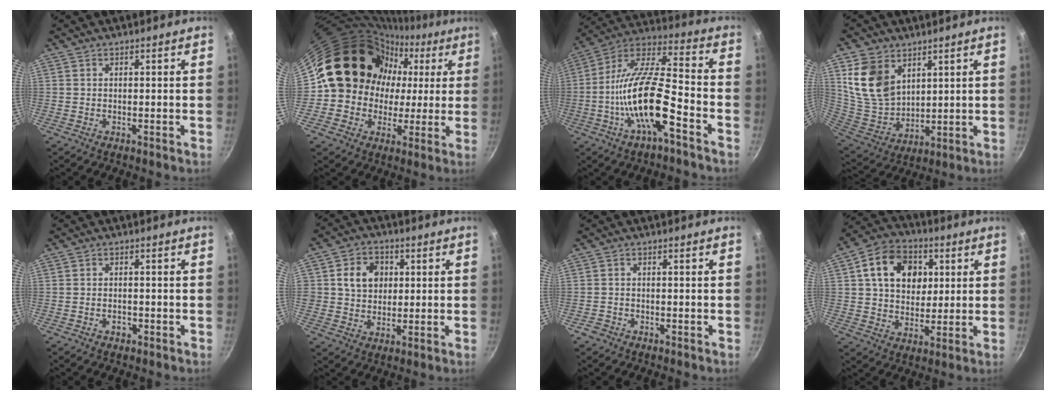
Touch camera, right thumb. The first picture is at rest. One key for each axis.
{"total": 21.1, "fx": 2.7, "fy": 18.7, "fz": 9.5, "tx": -0.129, "ty": 0.040, "tz": 0.043}
{"total": 18.1, "fx": -6.7, "fy": 5.7, "fz": 15.8, "tx": -0.289, "ty": 0.046, "tz": -0.138}
{"total": 13.4, "fx": 5.8, "fy": 9.6, "fz": 7.4, "tx": -0.114, "ty": -0.032, "tz": 0.132}
{"total": 1.7, "fx": -0.9, "fy": 1.2, "fz": 0.9, "tx": -0.013, "ty": 0.009, "tz": -0.013}
{"total": 7.8, "fx": 1.6, "fy": 6.7, "fz": 3.7, "tx": -0.030, "ty": 0.004, "tz": 0.021}
{"total": 1.7, "fx": -1.1, "fy": 1.2, "fz": 0.4, "tx": -0.013, "ty": 0.013, "tz": -0.018}
{"total": 14.6, "fx": 4.0, "fy": 11.2, "fz": 8.5, "tx": -0.110, "ty": 0.007, "tz": 0.059}